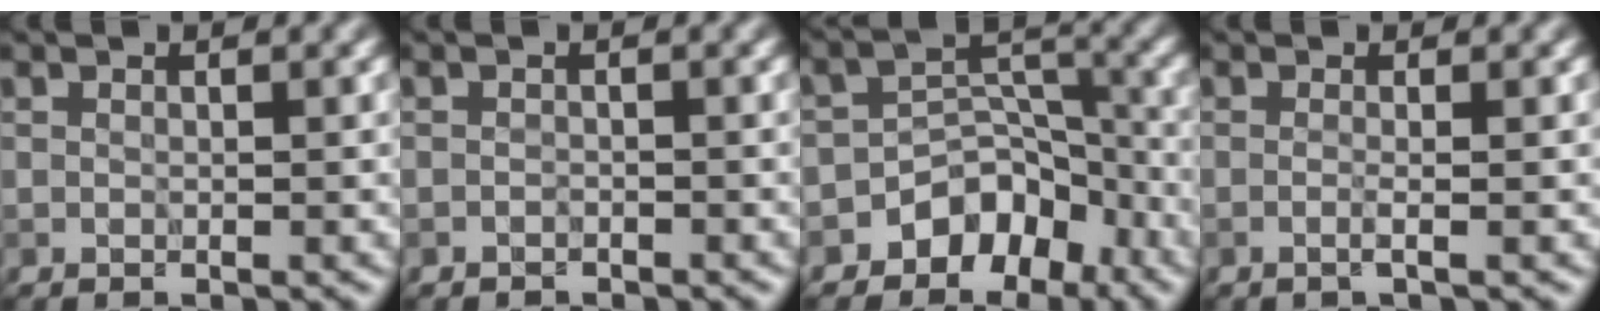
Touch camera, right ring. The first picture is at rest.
{"total": 0.8, "force": [-0.7, 0.3, -0.2], "torque": [0.006, 0.000, -0.014]}
{"total": 5.1, "force": [-3.3, 3.4, 1.8], "torque": [-0.004, 0.010, -0.055]}
{"total": 1.2, "force": [-0.1, 0.4, 1.2], "torque": [-0.011, -0.004, -0.016]}